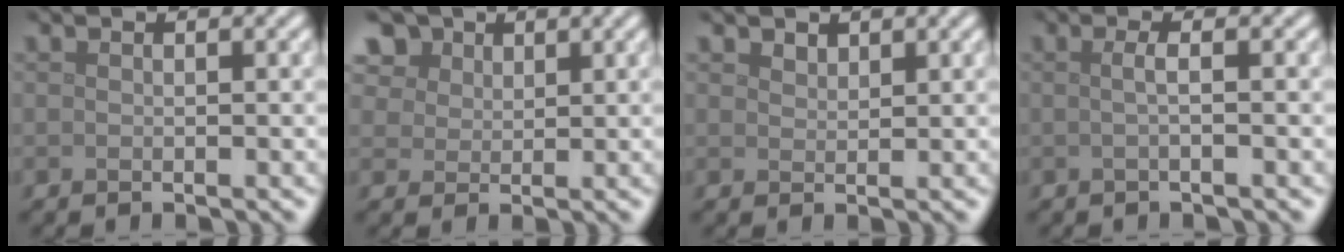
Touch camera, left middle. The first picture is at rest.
{"total": 8.0, "force": [4.9, 5.4, 3.4], "torque": [-0.101, 0.013, 0.081]}
{"total": 1.1, "force": [1.0, 0.4, 0.2], "torque": [-0.004, -0.002, 0.020]}
{"total": 1.5, "force": [0.0, 0.5, 1.4], "torque": [-0.019, 0.003, -0.005]}